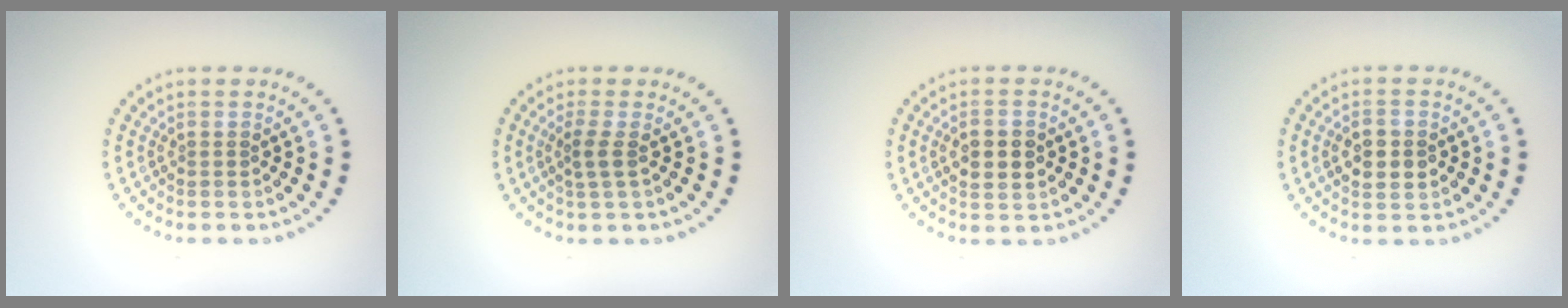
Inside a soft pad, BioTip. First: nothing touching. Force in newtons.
{"total": 1.6, "press": 1.3, "slide": 1.0}
{"total": 3.1, "press": 3.1, "slide": 0.1}
{"total": 2.7, "press": 2.7, "slide": 0.1}